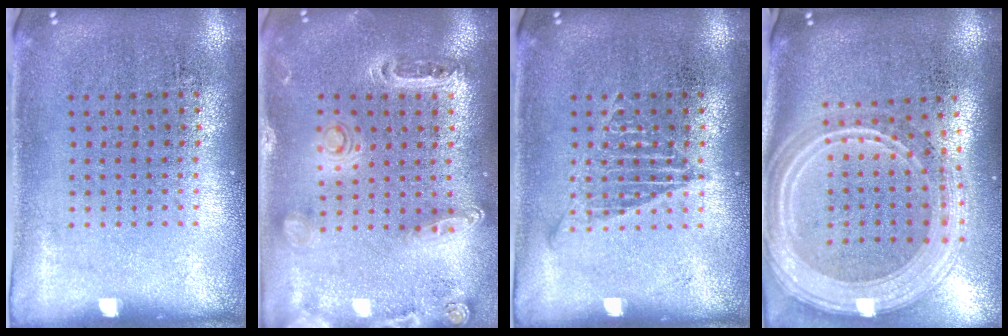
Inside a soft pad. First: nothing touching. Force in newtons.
{"total": 1.4, "press": 1.3, "slide": 0.3}
{"total": 1.4, "press": 1.4, "slide": 0.2}
{"total": 3.1, "press": 2.5, "slide": 1.8}